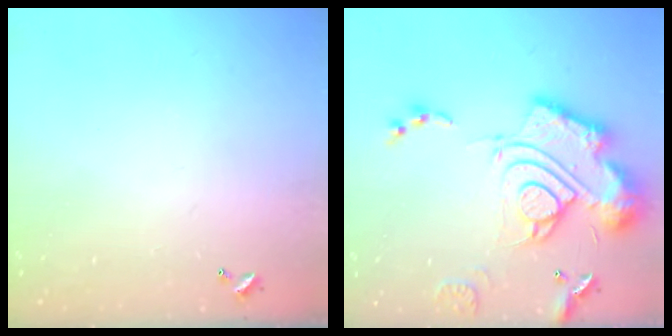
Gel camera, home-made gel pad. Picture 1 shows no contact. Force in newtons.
{"total": 23.3, "press": 23.1, "slide": 2.3}